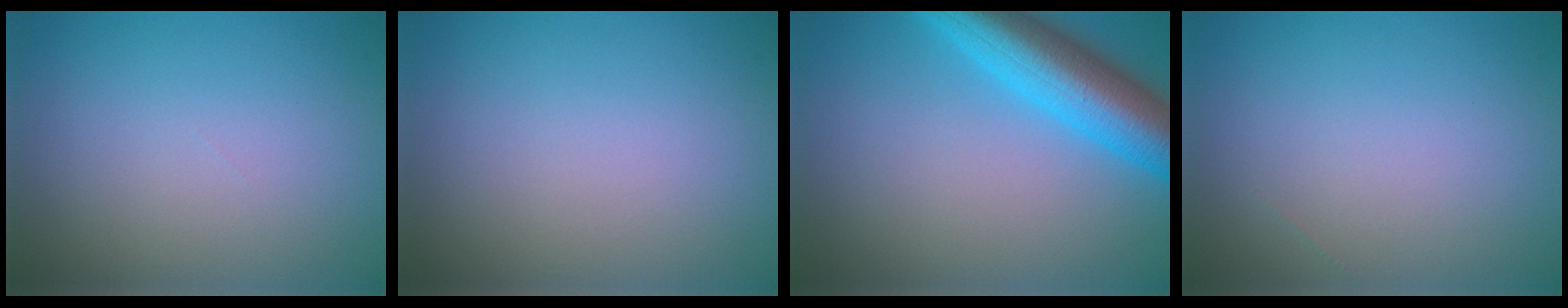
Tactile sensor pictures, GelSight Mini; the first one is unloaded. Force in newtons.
{"total": 0.0}
{"total": 8.2, "press": 8.2, "slide": 0.3}
{"total": 0.0}